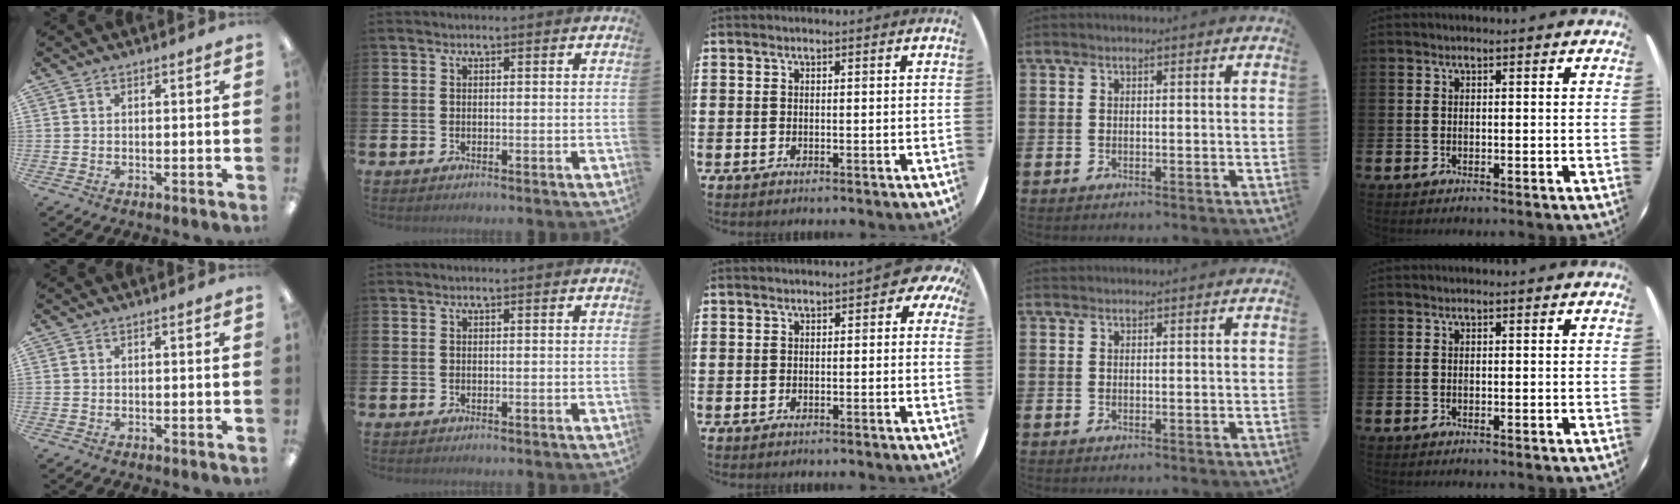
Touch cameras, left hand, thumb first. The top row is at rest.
{"middle": {"total": 1.6, "force": [0.3, 0.7, 1.4], "torque": [-0.030, 0.008, 0.003]}}